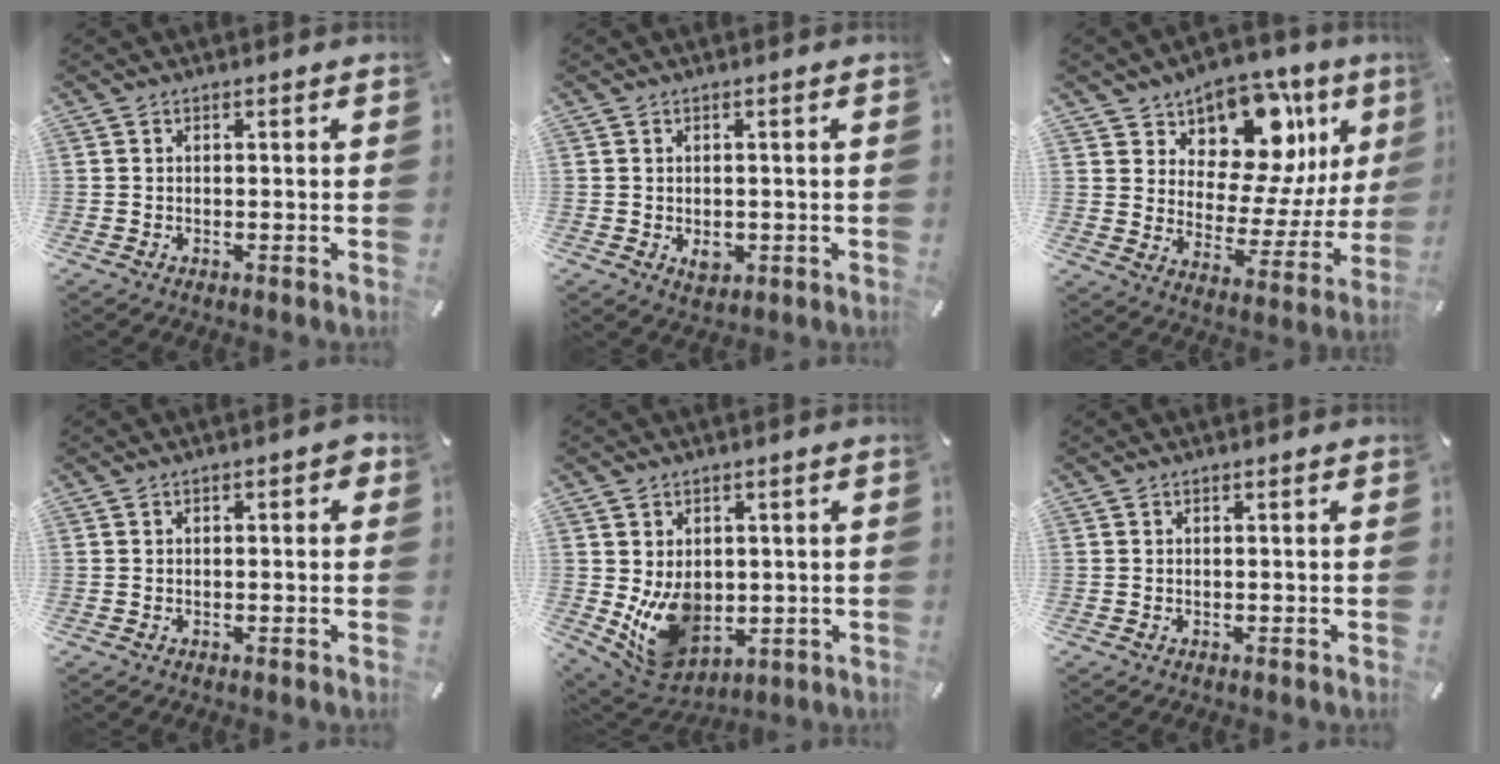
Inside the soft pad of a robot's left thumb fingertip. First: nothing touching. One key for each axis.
{"total": 3.1, "fx": -0.7, "fy": 2.3, "fz": 2.0, "tx": -0.031, "ty": -0.002, "tz": -0.012}
{"total": 13.8, "fx": 8.6, "fy": 9.2, "fz": 5.8, "tx": -0.072, "ty": -0.085, "tz": 0.146}
{"total": 1.7, "fx": 0.0, "fy": 0.9, "fz": 1.5, "tx": -0.020, "ty": 0.003, "tz": -0.003}
{"total": 11.8, "fx": -0.1, "fy": 9.5, "fz": 7.1, "tx": -0.139, "ty": -0.022, "tz": 0.004}
{"total": 0.0}